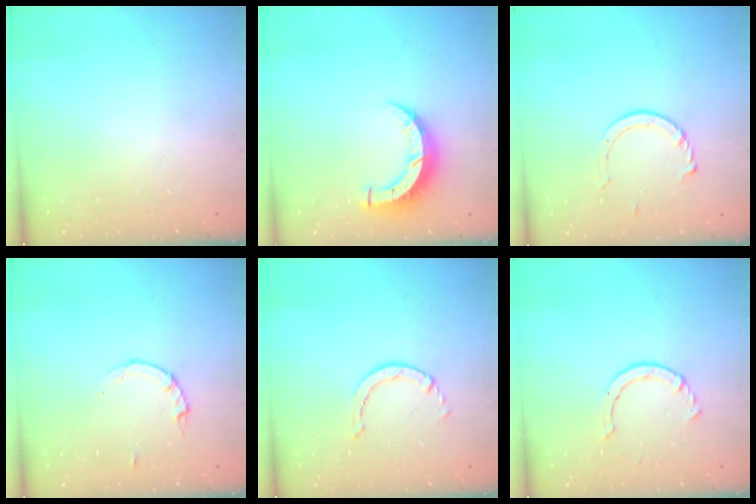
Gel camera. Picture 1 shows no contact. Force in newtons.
{"total": 7.9, "press": 7.8, "slide": 0.8}
{"total": 3.9, "press": 3.9, "slide": 0.4}
{"total": 2.2, "press": 2.1, "slide": 0.3}
{"total": 0.6, "press": 0.6, "slide": 0.1}
{"total": 2.3, "press": 2.3, "slide": 0.2}